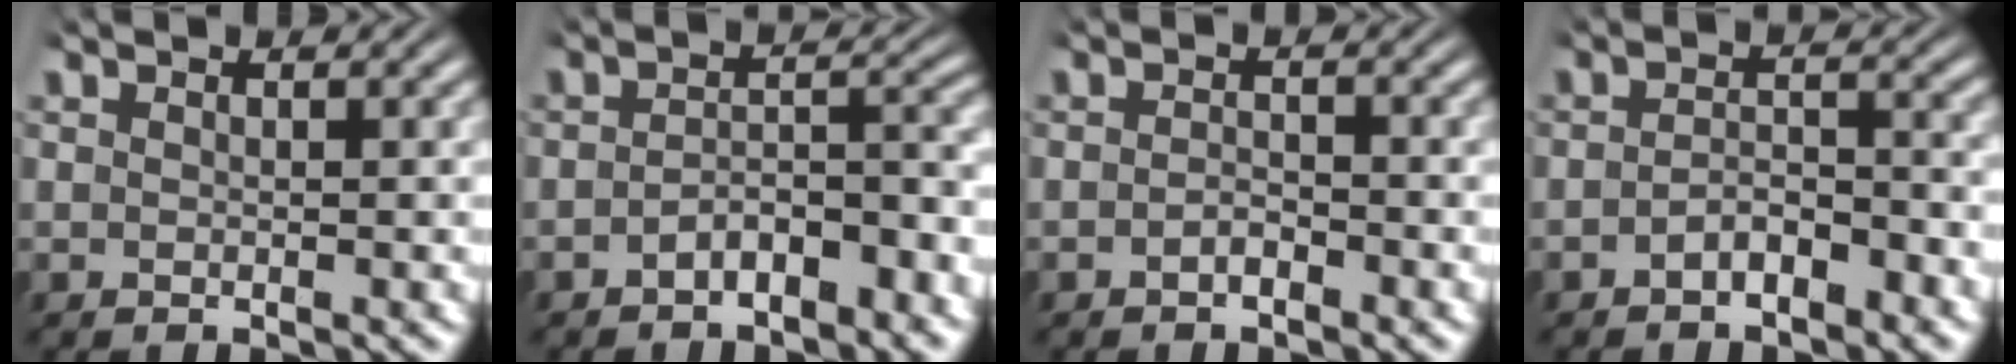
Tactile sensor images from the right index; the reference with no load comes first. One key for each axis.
{"total": 3.7, "fx": -3.0, "fy": 1.1, "fz": 1.8, "tx": -0.017, "ty": -0.007, "tz": -0.047}
{"total": 1.3, "fx": -1.2, "fy": 0.3, "fz": 0.5, "tx": -0.006, "ty": -0.003, "tz": -0.022}
{"total": 2.6, "fx": -2.2, "fy": 0.9, "fz": 1.1, "tx": -0.013, "ty": -0.008, "tz": -0.038}